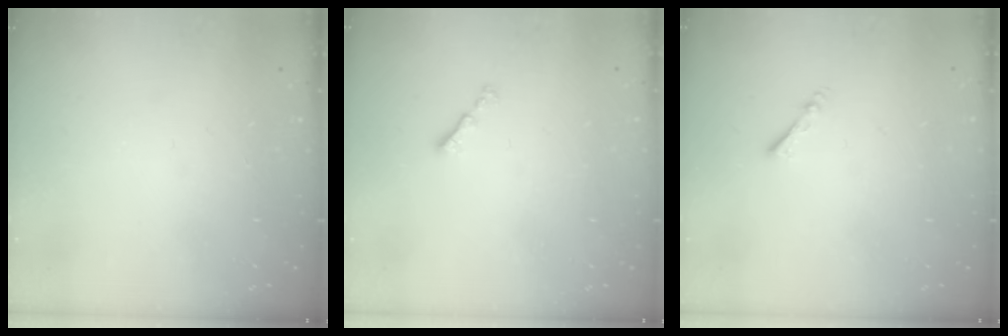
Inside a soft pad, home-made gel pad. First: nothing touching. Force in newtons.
{"total": 1.4, "press": 1.3, "slide": 0.5}
{"total": 1.9, "press": 1.9, "slide": 0.4}